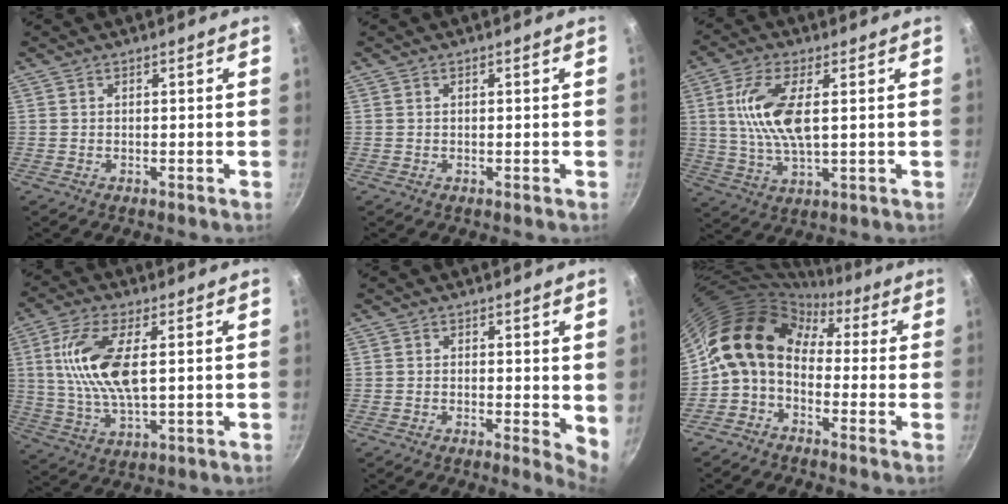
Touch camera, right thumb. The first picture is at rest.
{"total": 0.0}
{"total": 11.5, "force": [2.0, 4.5, 10.3], "torque": [-0.208, -0.001, 0.040]}
{"total": 13.3, "force": [2.5, 5.4, 11.9], "torque": [-0.238, -0.001, 0.049]}
{"total": 4.1, "force": [0.5, 1.7, 3.7], "torque": [-0.045, -0.008, 0.003]}
{"total": 13.3, "force": [0.8, 9.9, 8.8], "torque": [-0.139, 0.041, -0.015]}